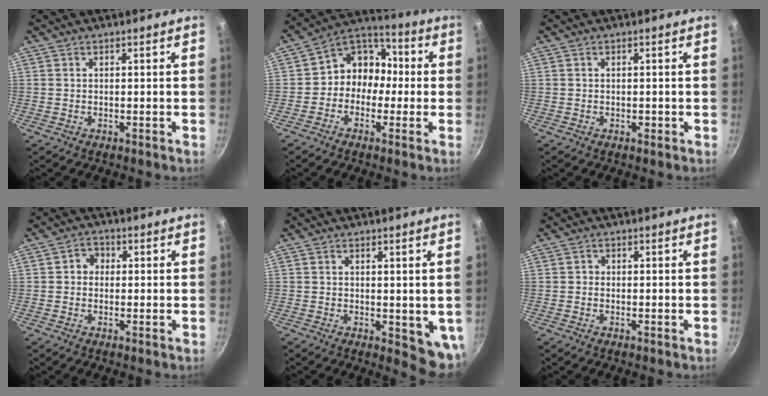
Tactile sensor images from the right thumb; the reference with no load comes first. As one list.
[{"total": 10.1, "force": [-1.1, 8.8, 4.9], "torque": [-0.027, 0.043, -0.041]}, {"total": 0.7, "force": [-0.2, 0.5, 0.4], "torque": [-0.003, 0.002, -0.003]}, {"total": 3.2, "force": [0.2, 2.9, 1.5], "torque": [-0.003, 0.008, -0.004]}, {"total": 6.1, "force": [0.0, 2.9, 5.4], "torque": [-0.056, -0.008, 0.005]}, {"total": 0.7, "force": [-0.2, 0.7, 0.1], "torque": [0.001, 0.003, -0.007]}]